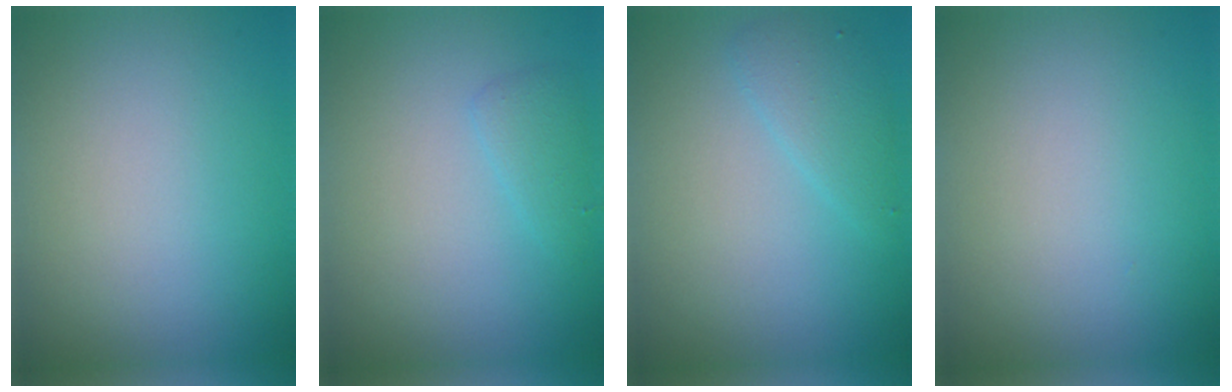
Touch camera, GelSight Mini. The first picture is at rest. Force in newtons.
{"total": 1.4, "press": 1.4, "slide": 0.1}
{"total": 2.0, "press": 2.0, "slide": 0.1}
{"total": 0.0}